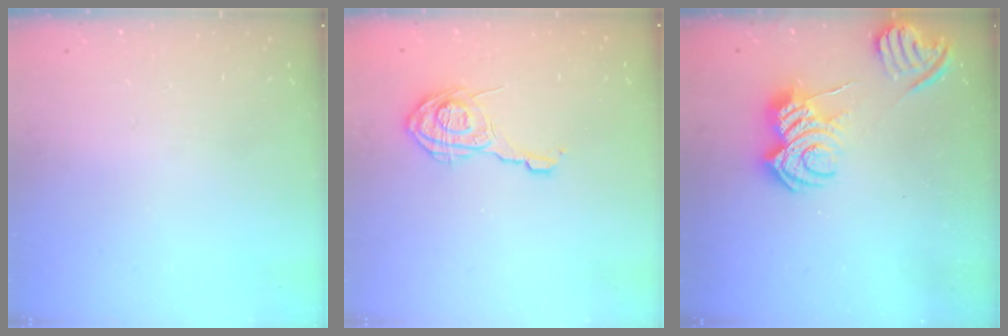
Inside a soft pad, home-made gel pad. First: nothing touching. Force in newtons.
{"total": 12.7, "press": 12.7, "slide": 1.0}
{"total": 8.2, "press": 8.2, "slide": 0.9}